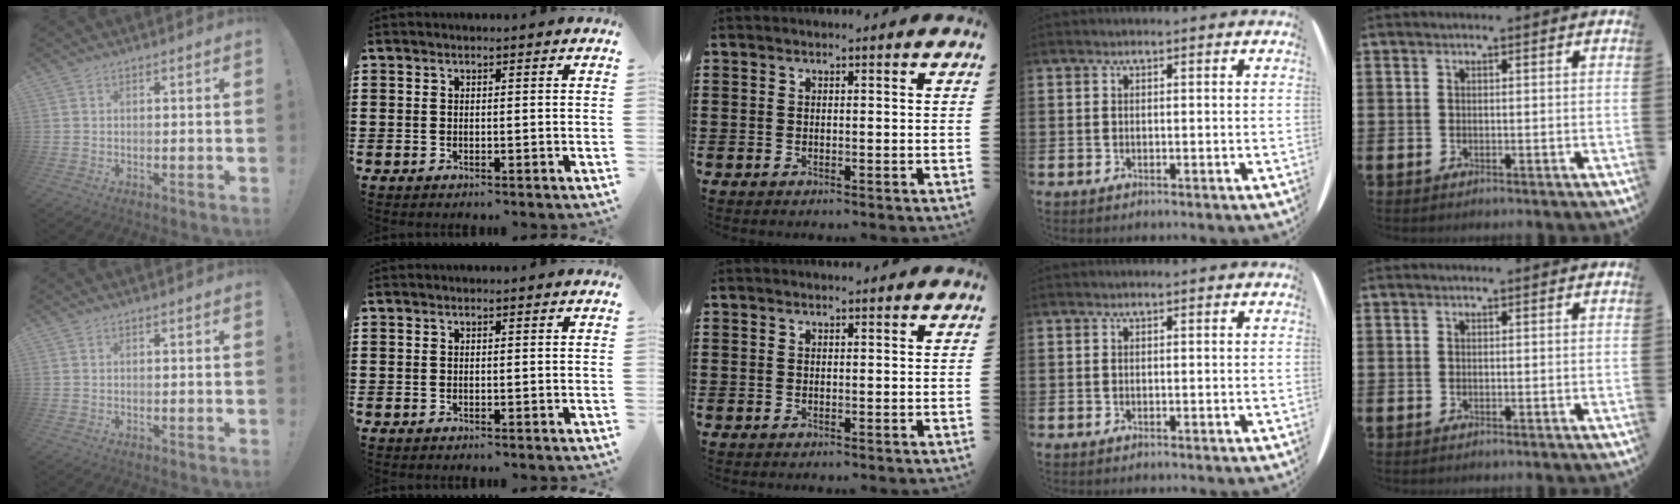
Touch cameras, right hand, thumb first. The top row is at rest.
{}